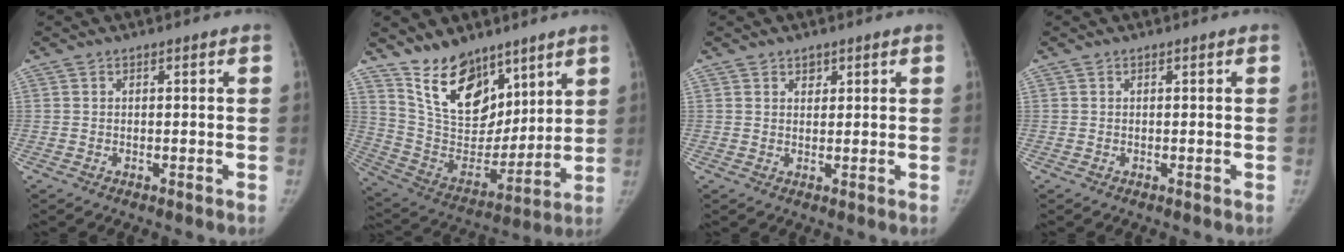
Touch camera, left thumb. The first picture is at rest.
{"total": 17.4, "force": [11.7, 9.6, 8.6], "torque": [-0.094, -0.073, 0.226]}
{"total": 1.7, "force": [1.0, 1.2, 0.6], "torque": [0.007, -0.005, 0.015]}
{"total": 0.0}